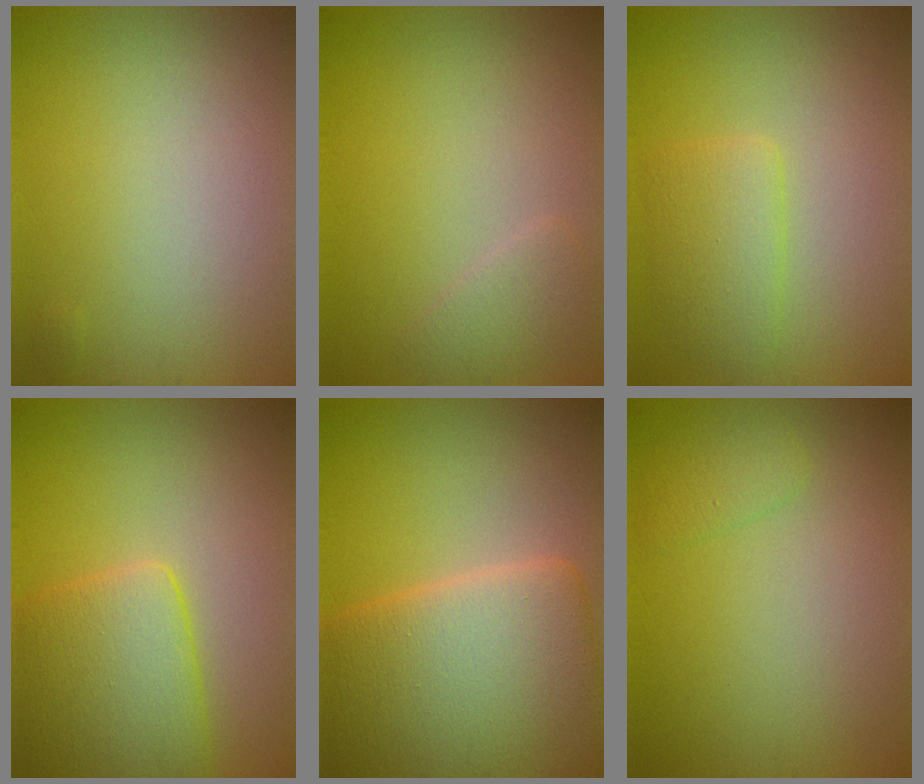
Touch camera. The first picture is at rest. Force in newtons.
{"total": 1.6, "press": 1.6, "slide": 0.2}
{"total": 2.9, "press": 2.8, "slide": 0.3}
{"total": 6.9, "press": 6.9, "slide": 0.4}
{"total": 14.3, "press": 14.2, "slide": 0.8}
{"total": 1.3, "press": 1.3, "slide": 0.2}